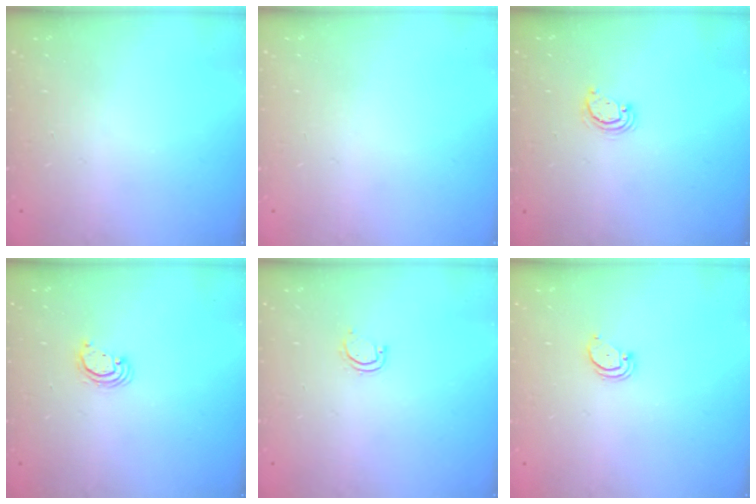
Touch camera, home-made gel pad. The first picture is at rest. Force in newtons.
{"total": 0.0}
{"total": 3.0, "press": 3.0, "slide": 0.2}
{"total": 2.8, "press": 2.8, "slide": 0.2}
{"total": 4.1, "press": 4.1, "slide": 0.3}
{"total": 2.0, "press": 2.0, "slide": 0.2}